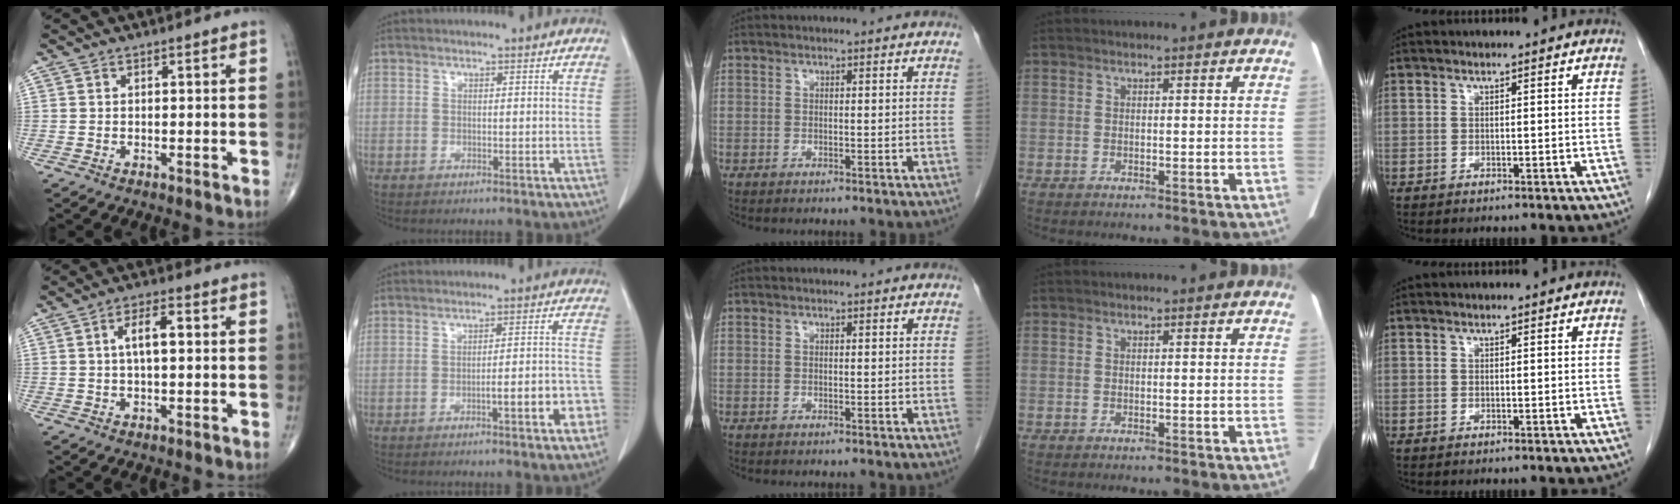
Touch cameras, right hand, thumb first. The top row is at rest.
{"thumb": {"total": 5.4, "force": [0.8, 2.1, 4.9], "torque": [-0.083, 0.010, 0.008]}, "index": {"total": 6.8, "force": [-3.1, 0.8, 6.0], "torque": [-0.075, 0.018, -0.038]}}